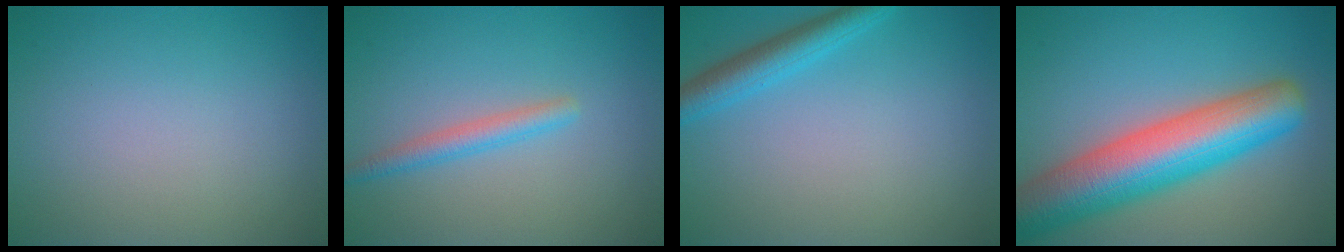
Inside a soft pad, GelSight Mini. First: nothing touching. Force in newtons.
{"total": 2.0, "press": 2.0, "slide": 0.1}
{"total": 3.2, "press": 3.2, "slide": 0.2}
{"total": 10.4, "press": 10.4, "slide": 0.6}